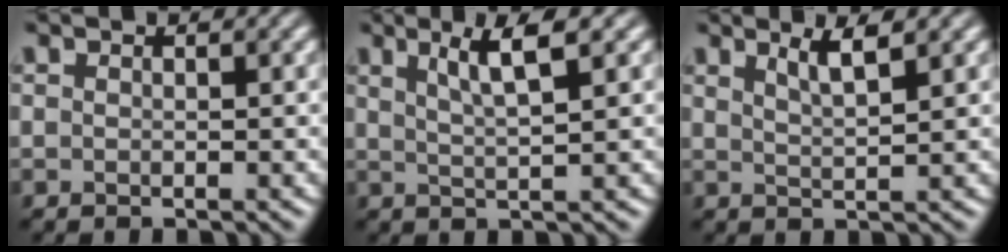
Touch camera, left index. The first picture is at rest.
{"total": 3.8, "force": [1.9, 0.7, 3.3], "torque": [-0.048, 0.003, 0.034]}
{"total": 2.5, "force": [1.5, 0.5, 1.9], "torque": [-0.023, 0.003, 0.025]}